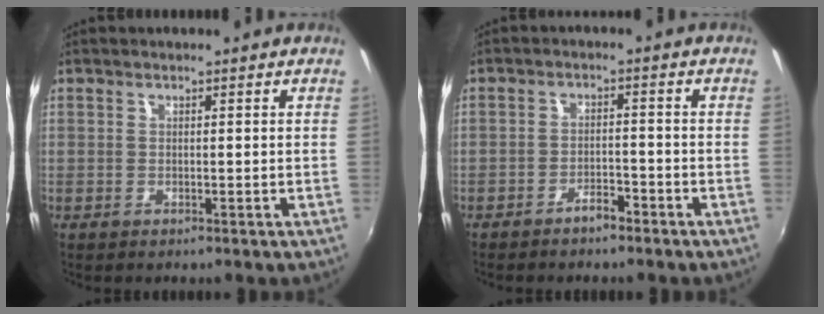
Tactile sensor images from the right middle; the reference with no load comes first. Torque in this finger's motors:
{"motor_torque": [1.08, -1.06, 0.12, 0.08]}